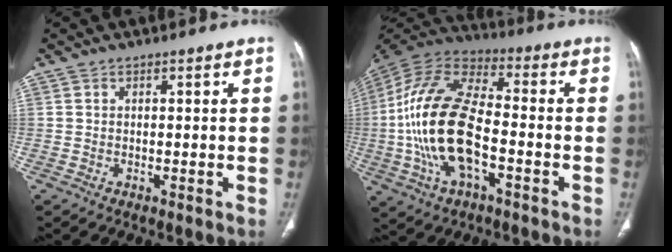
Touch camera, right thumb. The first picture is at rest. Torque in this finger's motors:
{"motor_torque": [2.31, 2.70, 2.58, -0.19, 0.86]}